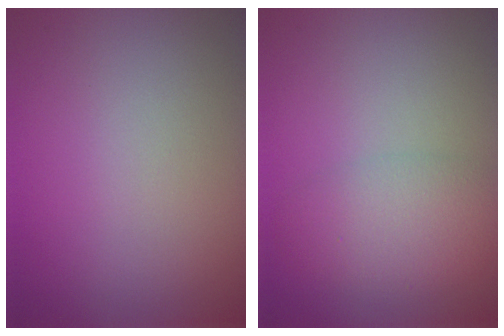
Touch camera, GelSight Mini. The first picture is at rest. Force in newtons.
{"total": 4.0, "press": 4.0, "slide": 0.2}